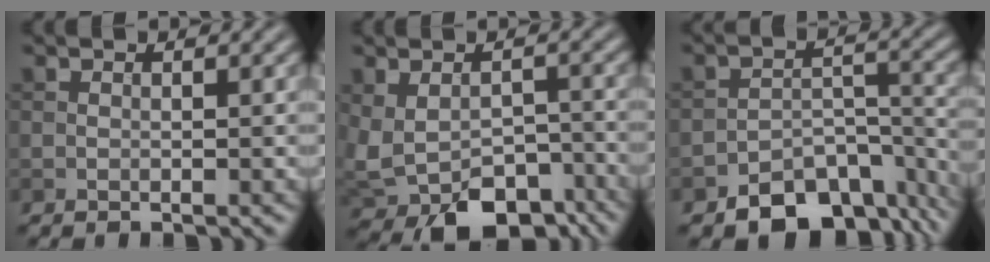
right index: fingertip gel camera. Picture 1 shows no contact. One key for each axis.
{"total": 7.6, "fx": -4.1, "fy": 4.4, "fz": 4.6, "tx": -0.078, "ty": -0.030, "tz": -0.048}
{"total": 8.8, "fx": -6.5, "fy": 4.6, "fz": 3.7, "tx": -0.046, "ty": -0.020, "tz": -0.103}